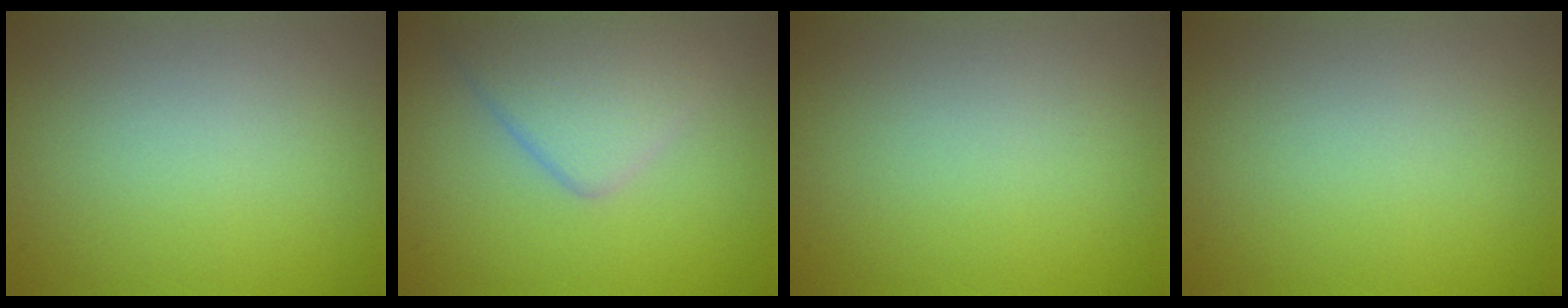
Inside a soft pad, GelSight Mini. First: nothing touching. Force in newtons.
{"total": 4.0, "press": 4.0, "slide": 0.4}
{"total": 0.0}
{"total": 0.0}